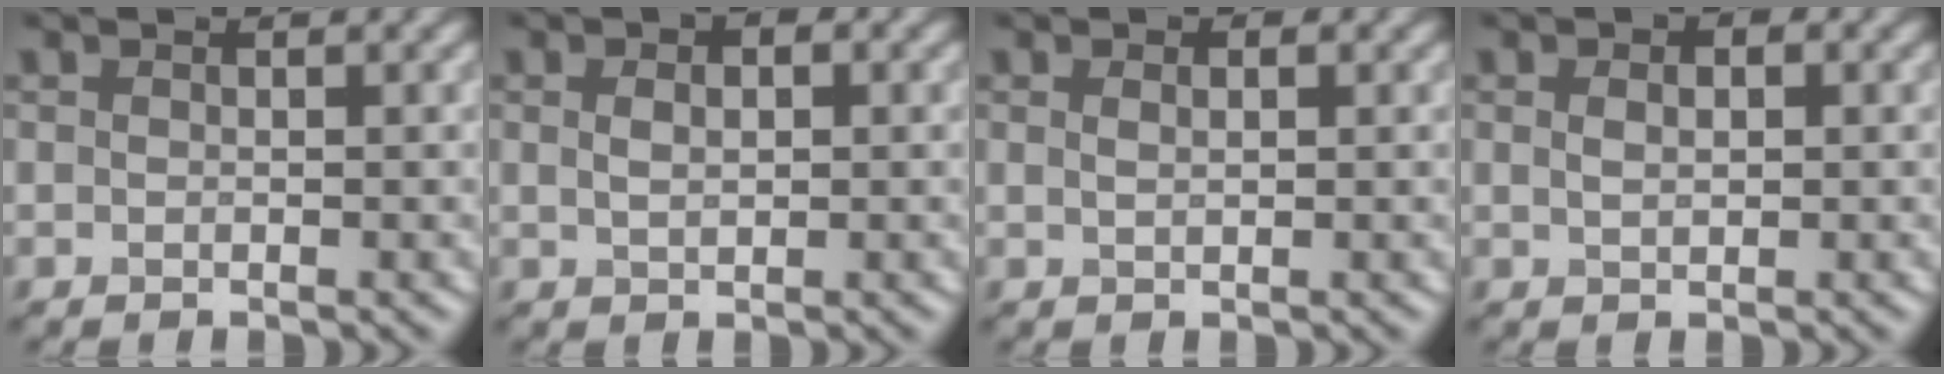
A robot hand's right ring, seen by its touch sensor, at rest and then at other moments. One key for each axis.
{"total": 2.7, "fx": 0.9, "fy": 1.5, "fz": 2.0, "tx": -0.021, "ty": 0.006, "tz": 0.006}
{"total": 1.3, "fx": 0.6, "fy": 0.7, "fz": 0.9, "tx": -0.010, "ty": -0.001, "tz": 0.010}
{"total": 2.2, "fx": 0.7, "fy": 1.3, "fz": 1.5, "tx": -0.015, "ty": 0.004, "tz": 0.006}